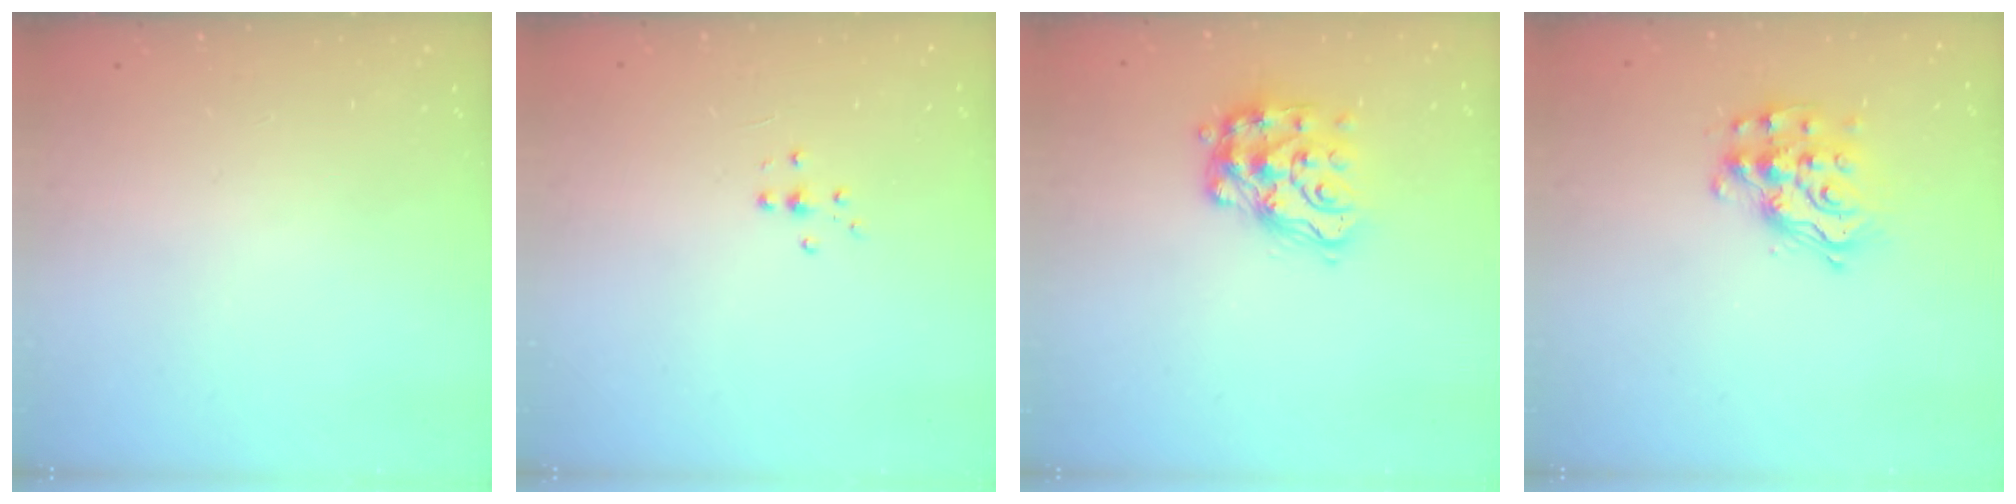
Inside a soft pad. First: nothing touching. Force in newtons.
{"total": 4.4, "press": 4.3, "slide": 0.7}
{"total": 15.1, "press": 15.0, "slide": 0.9}
{"total": 13.4, "press": 13.3, "slide": 0.9}